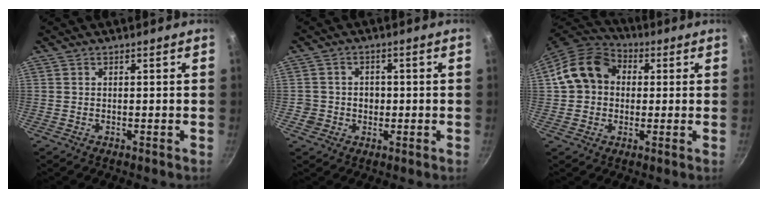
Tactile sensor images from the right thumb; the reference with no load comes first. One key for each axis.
{"total": 3.9, "fx": -0.5, "fy": 3.6, "fz": 1.3, "tx": 0.001, "ty": 0.010, "tz": -0.010}
{"total": 13.1, "fx": 2.0, "fy": 10.7, "fz": 7.2, "tx": -0.098, "ty": 0.027, "tz": 0.018}